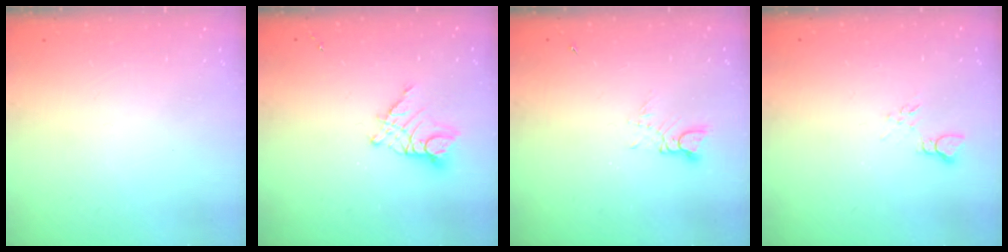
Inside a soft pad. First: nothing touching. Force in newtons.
{"total": 10.5, "press": 10.5, "slide": 1.0}
{"total": 2.8, "press": 2.8, "slide": 0.4}
{"total": 4.7, "press": 4.6, "slide": 0.7}